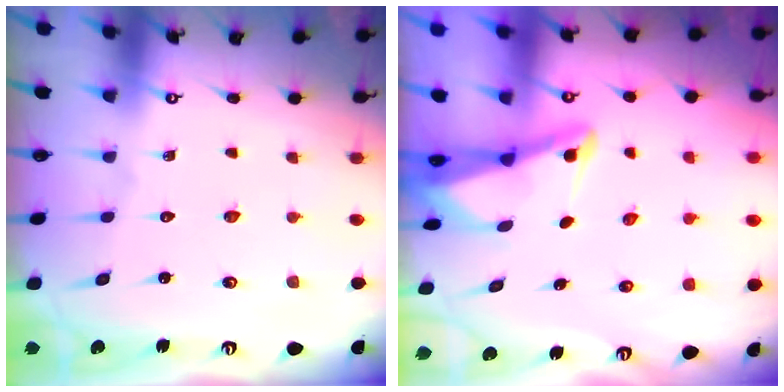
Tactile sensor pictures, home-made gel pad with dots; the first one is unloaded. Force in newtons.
{"total": 2.5, "press": 2.5, "slide": 0.4}